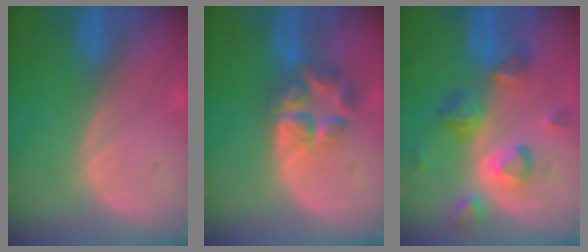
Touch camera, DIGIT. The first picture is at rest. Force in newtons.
{"total": 6.8, "press": 5.8, "slide": 3.6}
{"total": 7.8, "press": 7.5, "slide": 2.0}